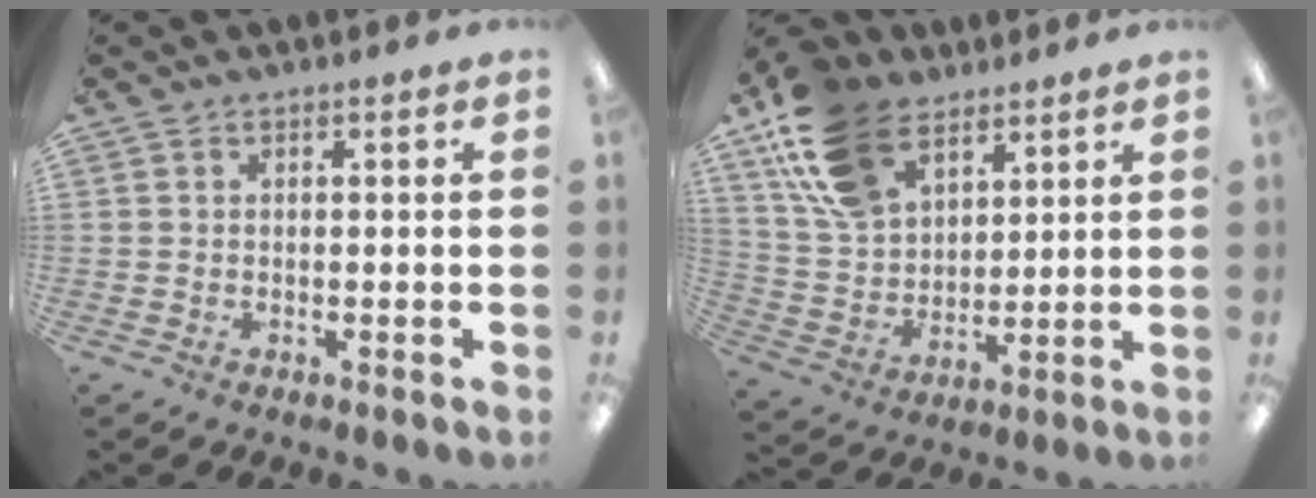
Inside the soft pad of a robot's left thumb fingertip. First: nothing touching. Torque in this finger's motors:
{"motor_torque": [0.25, 0.27, 1.34, -1.43, 0.42]}